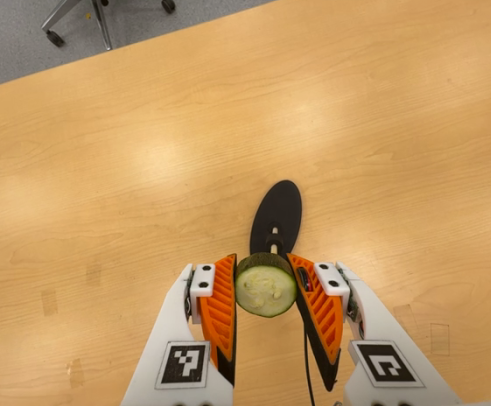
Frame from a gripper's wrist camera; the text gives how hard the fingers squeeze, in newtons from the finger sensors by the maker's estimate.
{"total": 9.5, "left": 8.8, "right": 10.2}